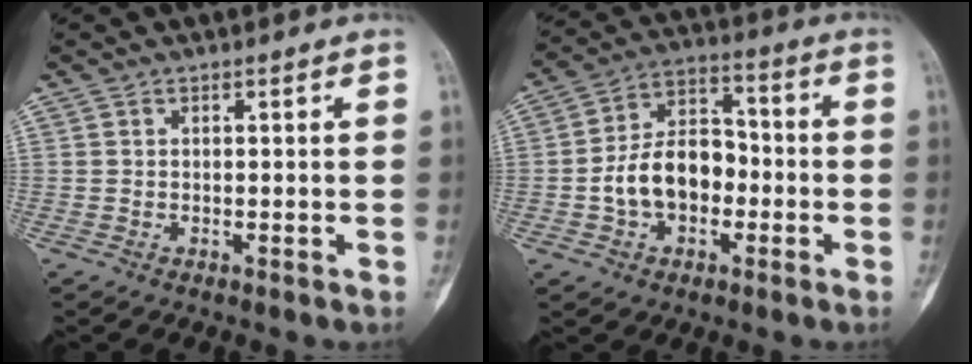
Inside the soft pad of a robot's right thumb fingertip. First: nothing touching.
{"total": 12.5, "force": [-2.6, 8.6, 8.6], "torque": [-0.127, 0.045, -0.051]}